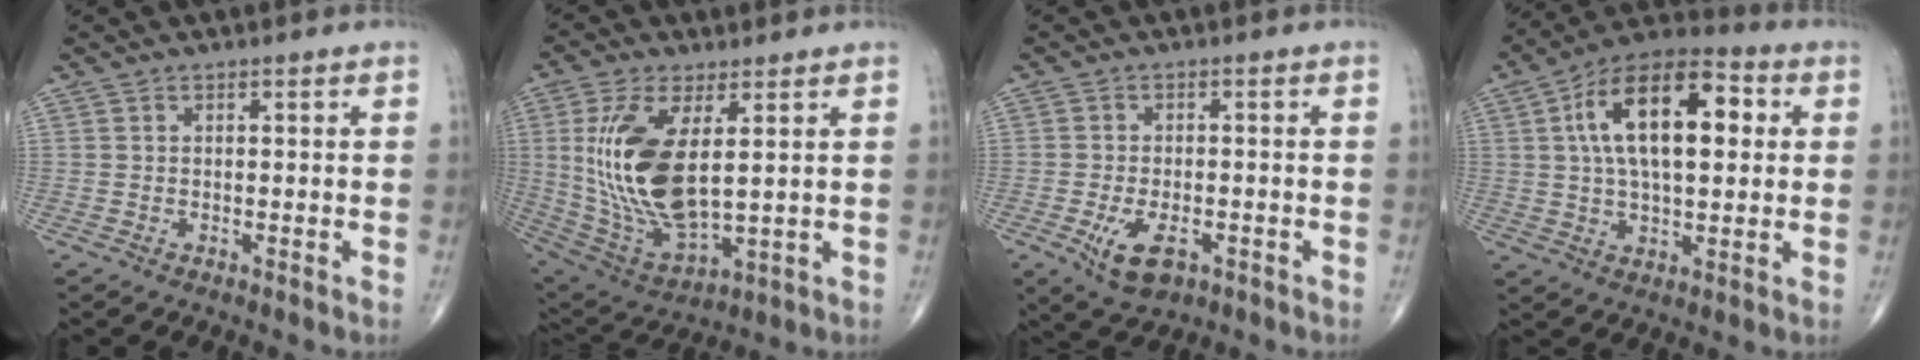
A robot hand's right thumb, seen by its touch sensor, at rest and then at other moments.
{"total": 18.0, "force": [2.9, 8.0, 15.9], "torque": [-0.328, -0.023, 0.073]}
{"total": 6.8, "force": [-2.8, 3.6, 5.1], "torque": [-0.090, 0.001, -0.038]}
{"total": 18.7, "force": [3.8, 9.1, 15.8], "torque": [-0.250, 0.023, 0.055]}